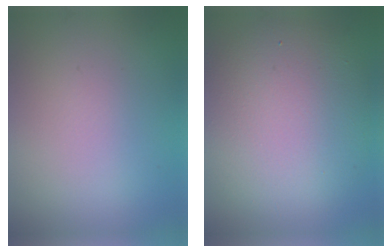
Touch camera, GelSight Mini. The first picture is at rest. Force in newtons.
{"total": 9.4, "press": 9.4, "slide": 0.6}